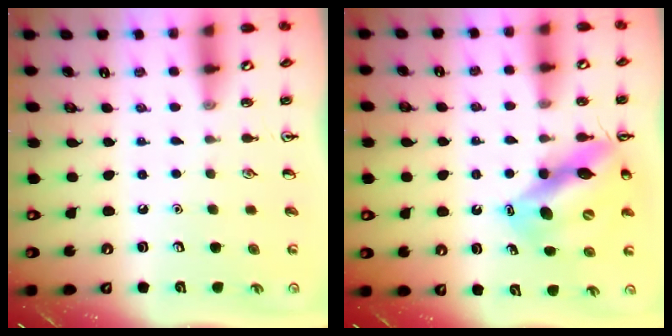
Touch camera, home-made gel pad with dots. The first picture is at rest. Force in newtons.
{"total": 13.4, "press": 12.8, "slide": 4.1}